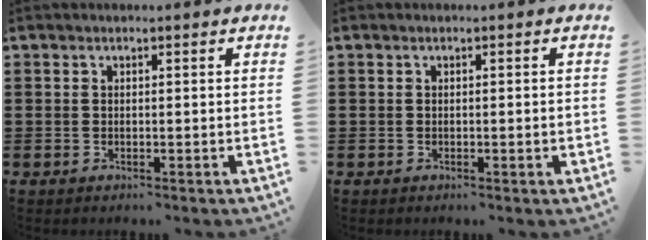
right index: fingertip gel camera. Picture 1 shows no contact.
{"total": 0.9, "force": [-0.1, 0.0, 0.9], "torque": [-0.014, -0.003, -0.002]}